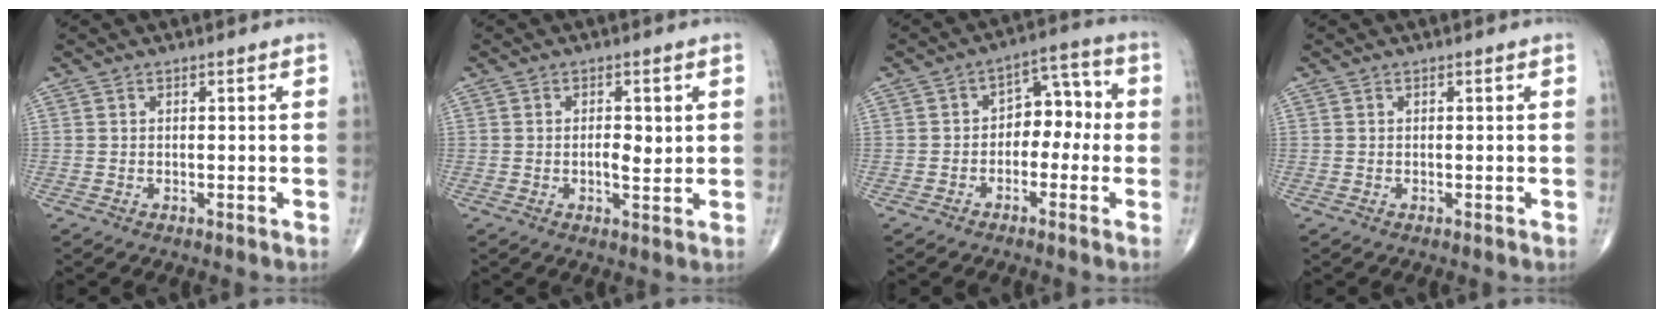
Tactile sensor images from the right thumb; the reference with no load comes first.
{"total": 3.5, "force": [0.3, 1.6, 3.1], "torque": [-0.045, -0.004, 0.005]}
{"total": 7.6, "force": [-1.1, 5.1, 5.5], "torque": [-0.039, 0.038, -0.031]}
{"total": 0.0}